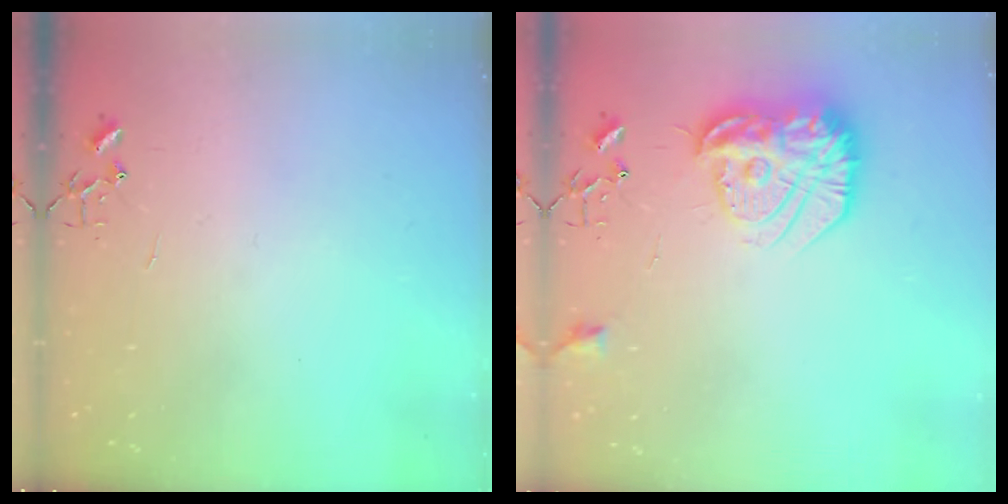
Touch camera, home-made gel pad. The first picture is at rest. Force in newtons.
{"total": 17.6, "press": 17.6, "slide": 1.3}